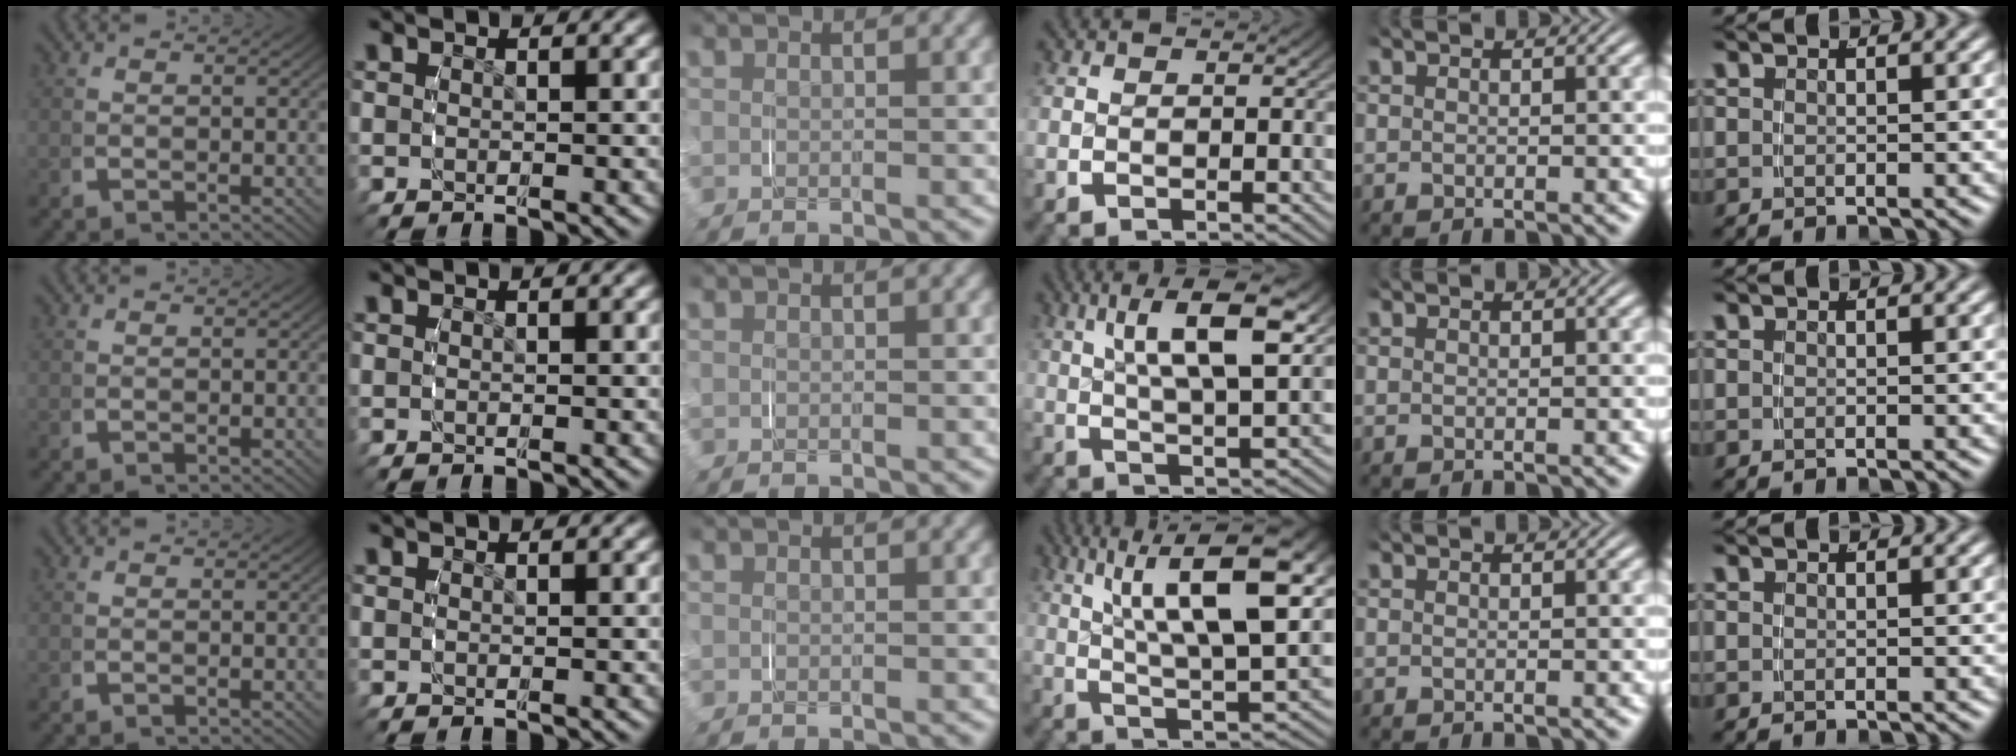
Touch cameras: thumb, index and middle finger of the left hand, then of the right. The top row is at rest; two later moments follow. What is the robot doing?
{"motion": "grasp_and_lifting", "object": "measuring cup"}